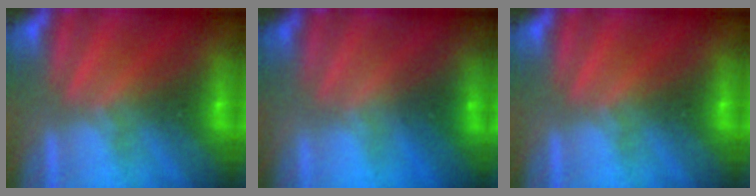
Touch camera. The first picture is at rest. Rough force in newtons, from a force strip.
{"total": 1.5}
{"total": 0.0}